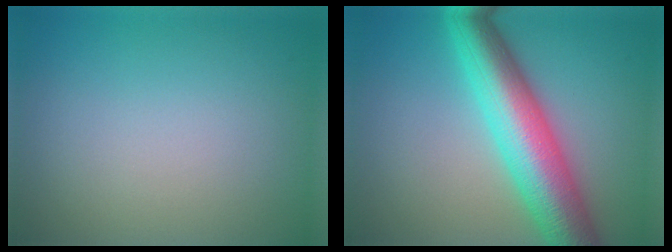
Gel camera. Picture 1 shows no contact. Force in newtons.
{"total": 9.4, "press": 9.4, "slide": 0.0}